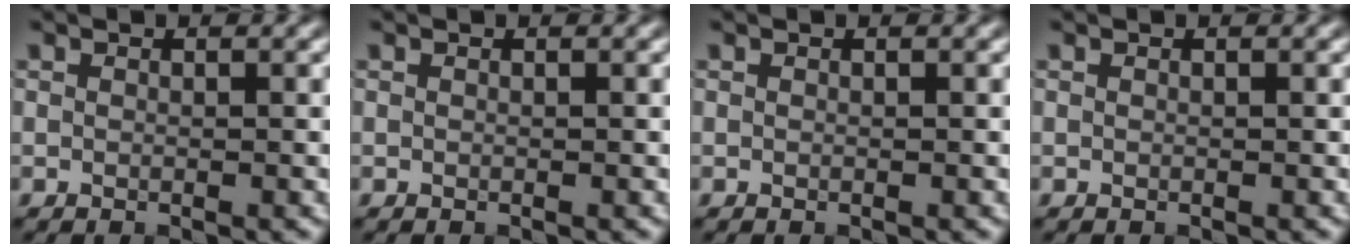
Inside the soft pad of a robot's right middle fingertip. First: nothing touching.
{"total": 0.0}
{"total": 0.0}
{"total": 0.0}